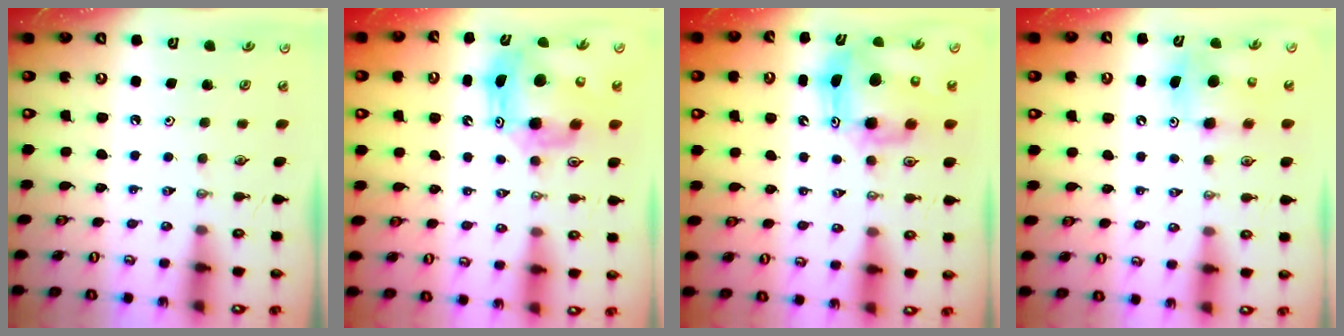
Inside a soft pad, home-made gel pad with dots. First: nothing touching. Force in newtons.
{"total": 13.0, "press": 12.9, "slide": 1.0}
{"total": 10.2, "press": 10.1, "slide": 1.0}
{"total": 9.6, "press": 9.6, "slide": 0.4}